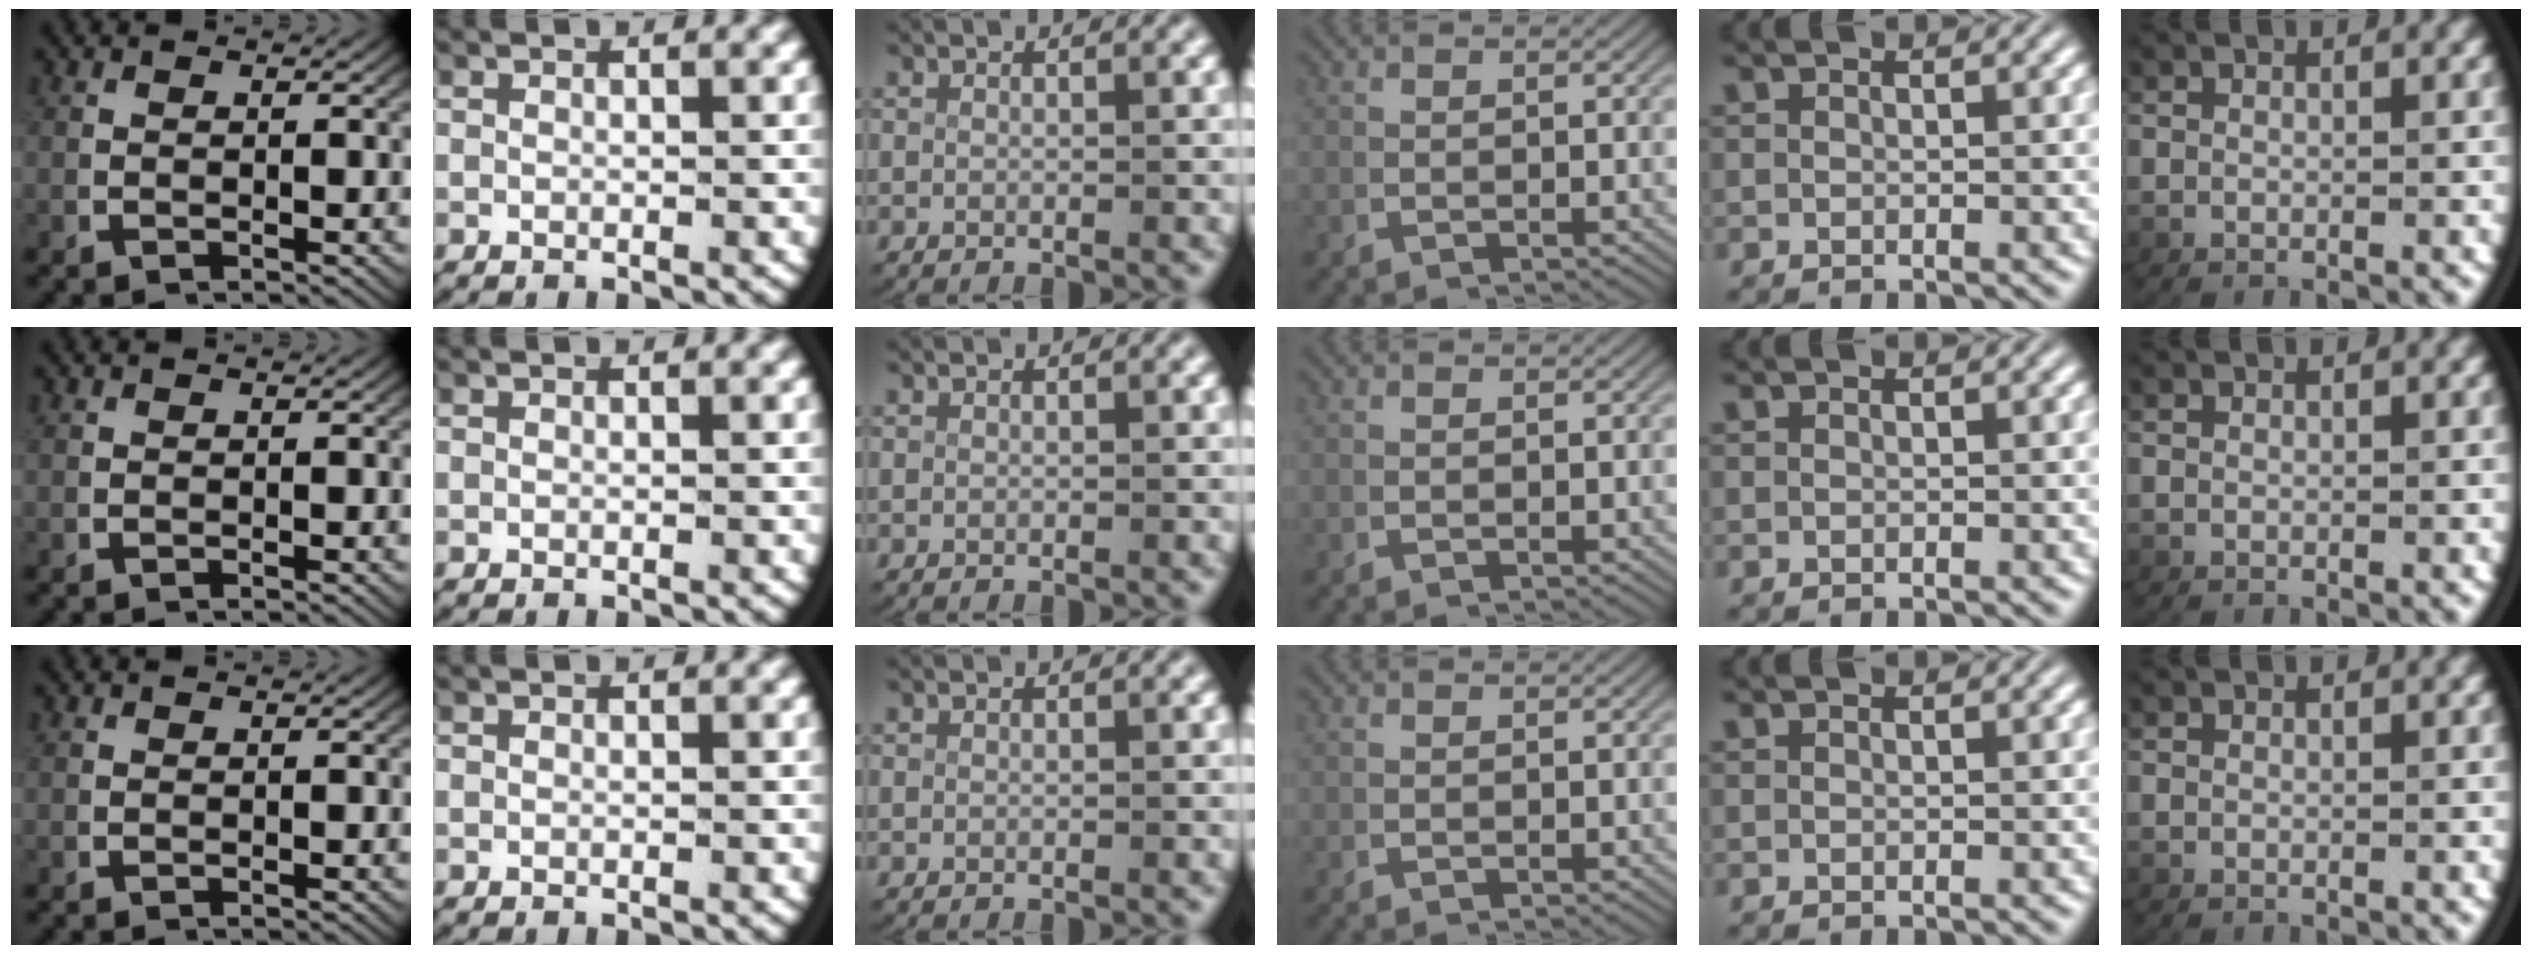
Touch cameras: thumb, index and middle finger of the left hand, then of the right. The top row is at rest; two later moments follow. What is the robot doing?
{"motion": "lift_and_place", "object": "plastic wrap"}